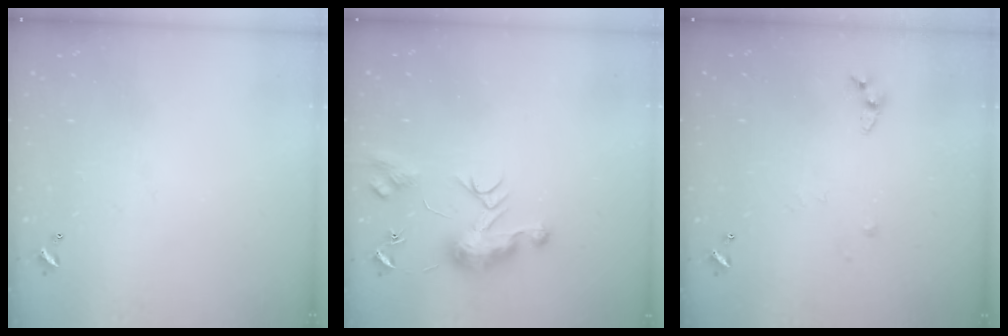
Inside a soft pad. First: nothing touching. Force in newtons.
{"total": 9.6, "press": 9.5, "slide": 0.9}
{"total": 4.9, "press": 4.9, "slide": 0.4}